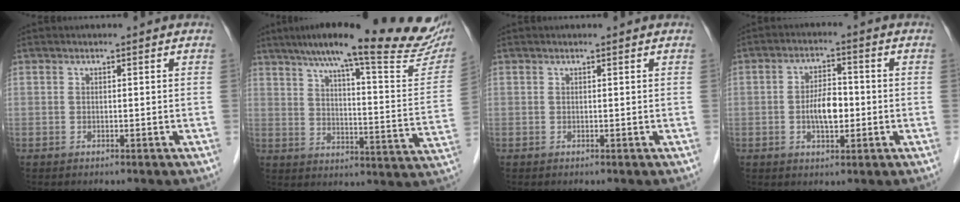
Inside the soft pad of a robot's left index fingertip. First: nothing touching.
{"total": 27.5, "force": [22.5, 2.7, 15.5], "torque": [-0.225, -0.030, 0.284]}
{"total": 0.0}
{"total": 5.4, "force": [-0.8, 2.3, 4.8], "torque": [-0.093, 0.006, -0.015]}